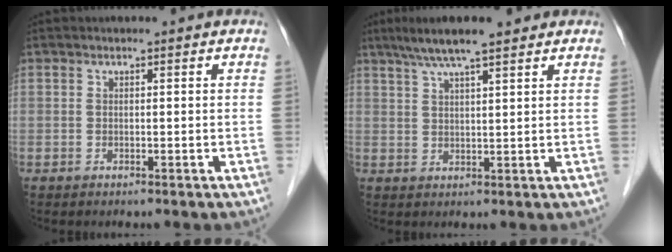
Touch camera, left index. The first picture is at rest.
{"total": 8.2, "force": [6.2, 0.7, 5.3], "torque": [-0.086, 0.028, 0.102]}